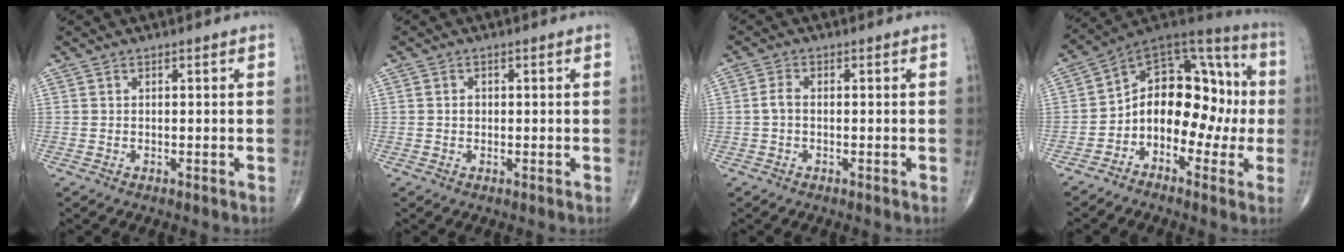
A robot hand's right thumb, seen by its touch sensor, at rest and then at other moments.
{"total": 1.1, "force": [0.0, 0.9, 0.6], "torque": [-0.006, 0.003, 0.000]}
{"total": 2.0, "force": [-0.2, 1.2, 1.6], "torque": [-0.029, 0.005, -0.009]}
{"total": 16.3, "force": [-2.2, 11.2, 11.7], "torque": [-0.117, 0.068, -0.046]}